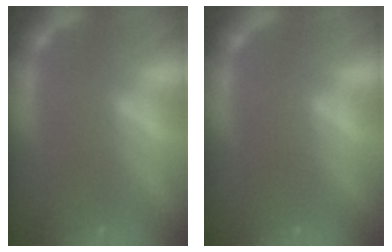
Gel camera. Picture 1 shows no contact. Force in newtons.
{"total": 0.0}